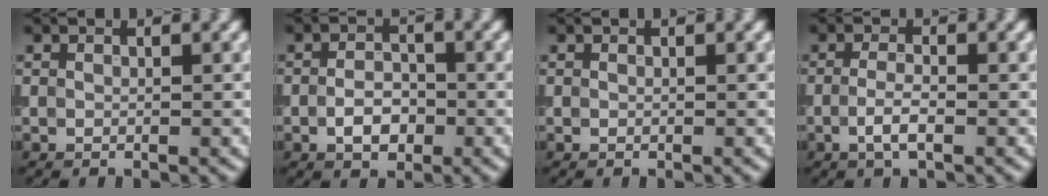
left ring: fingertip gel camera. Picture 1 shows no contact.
{"total": 2.9, "force": [-0.9, 1.8, 2.1], "torque": [-0.037, 0.003, -0.018]}
{"total": 0.0}
{"total": 2.2, "force": [-0.7, 0.7, 2.0], "torque": [-0.041, 0.000, -0.019]}